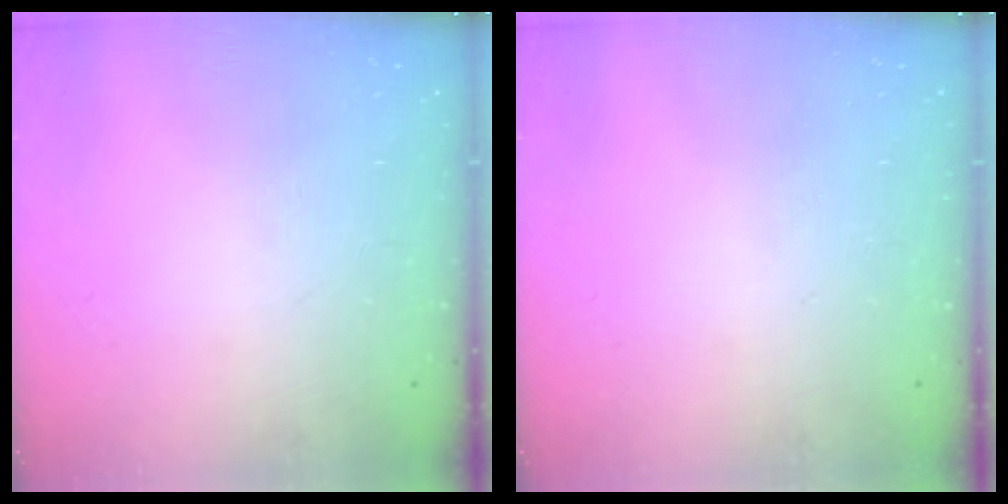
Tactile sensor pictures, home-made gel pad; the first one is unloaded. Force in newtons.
{"total": 0.0}